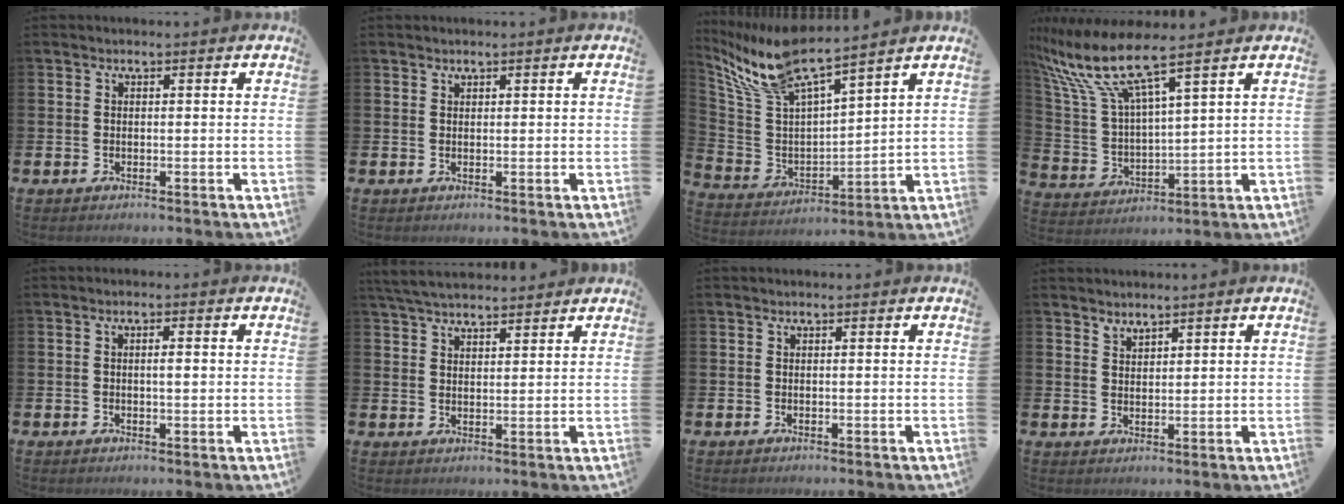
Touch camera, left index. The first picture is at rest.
{"total": 0.6, "force": [0.6, 0.2, 0.0], "torque": [0.007, -0.002, 0.010]}
{"total": 9.4, "force": [8.3, 1.3, 4.2], "torque": [-0.116, -0.046, 0.143]}
{"total": 9.3, "force": [7.7, 1.0, 5.1], "torque": [-0.138, -0.041, 0.126]}
{"total": 1.5, "force": [0.0, 0.5, 1.5], "torque": [-0.023, 0.001, -0.003]}
{"total": 4.7, "force": [4.5, 0.9, 1.2], "torque": [-0.026, -0.017, 0.081]}
{"total": 0.0}
{"total": 2.0, "force": [2.0, 0.4, -0.1], "torque": [0.014, -0.011, 0.034]}